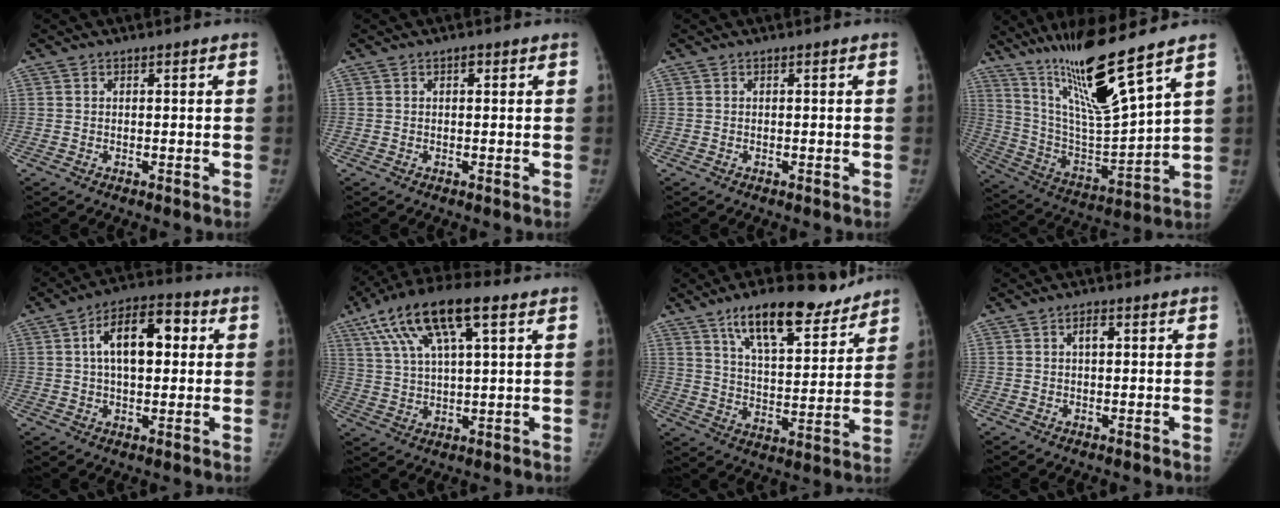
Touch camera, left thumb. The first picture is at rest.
{"total": 0.9, "force": [0.3, 0.6, 0.6], "torque": [-0.005, 0.002, 0.004]}
{"total": 0.0}
{"total": 19.3, "force": [13.7, 1.3, 13.6], "torque": [-0.220, -0.079, 0.260]}
{"total": 12.7, "force": [2.5, 6.9, 10.4], "torque": [-0.150, 0.022, 0.032]}
{"total": 16.6, "force": [7.8, 5.8, 13.5], "torque": [-0.247, 0.009, 0.136]}
{"total": 16.9, "force": [12.1, 6.3, 10.1], "torque": [-0.116, -0.059, 0.199]}
{"total": 2.1, "force": [0.5, 1.1, 1.7], "torque": [-0.027, 0.005, 0.008]}